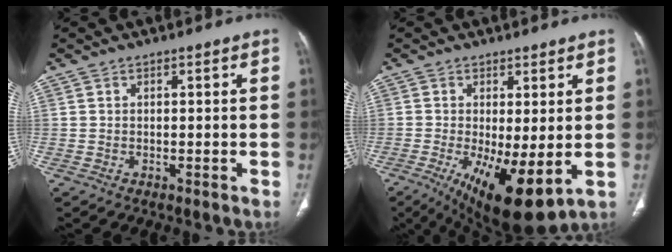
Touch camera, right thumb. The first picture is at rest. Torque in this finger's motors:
{"motor_torque": [1.58, 2.72, 0.15, -0.09, 0.10]}